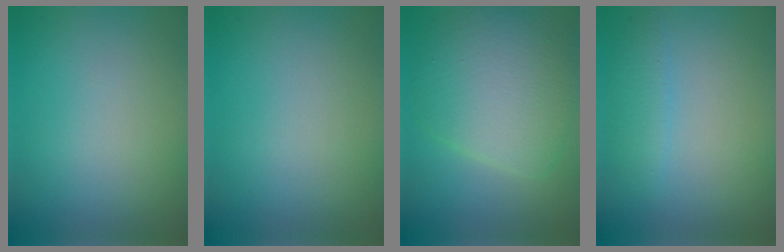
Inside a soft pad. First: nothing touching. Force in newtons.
{"total": 0.0}
{"total": 7.1, "press": 7.1, "slide": 0.2}
{"total": 1.7, "press": 1.7, "slide": 0.1}